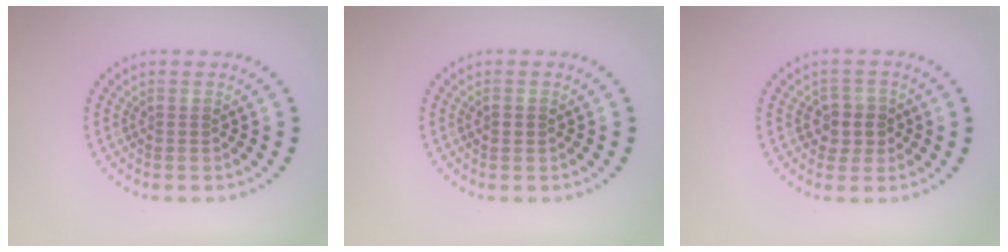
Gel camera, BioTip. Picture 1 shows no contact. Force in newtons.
{"total": 1.1, "press": 1.1, "slide": 0.2}
{"total": 2.3, "press": 2.1, "slide": 0.9}